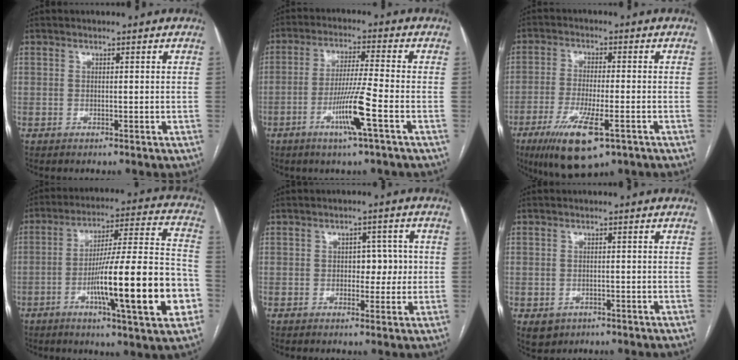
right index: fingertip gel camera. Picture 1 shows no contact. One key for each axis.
{"total": 8.1, "fx": -3.3, "fy": -1.0, "fz": 7.3, "tx": -0.145, "ty": -0.011, "tz": -0.063}
{"total": 11.5, "fx": -6.0, "fy": 2.5, "fz": 9.4, "tx": -0.175, "ty": -0.028, "tz": -0.096}
{"total": 21.1, "fx": -6.3, "fy": 1.5, "fz": 20.0, "tx": -0.282, "ty": 0.006, "tz": -0.090}
{"total": 4.1, "fx": 0.0, "fy": 2.6, "fz": 3.2, "tx": -0.031, "ty": 0.016, "tz": 0.002}
{"total": 3.3, "fx": -1.5, "fy": 2.8, "fz": 0.8, "tx": -0.007, "ty": 0.002, "tz": -0.015}